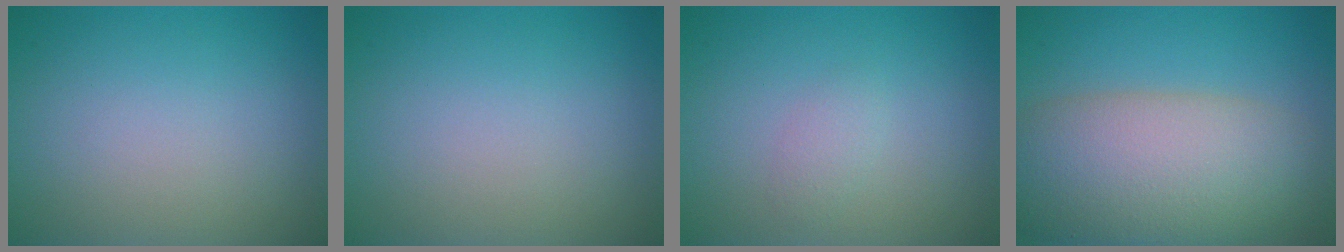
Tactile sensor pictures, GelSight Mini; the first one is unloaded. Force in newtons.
{"total": 0.0}
{"total": 1.1, "press": 1.1, "slide": 0.1}
{"total": 10.6, "press": 10.5, "slide": 0.9}